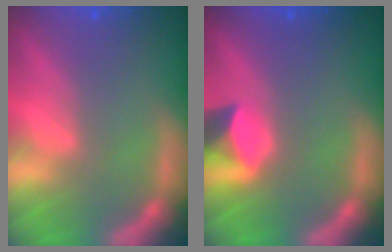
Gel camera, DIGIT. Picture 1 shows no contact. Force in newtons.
{"total": 3.0}